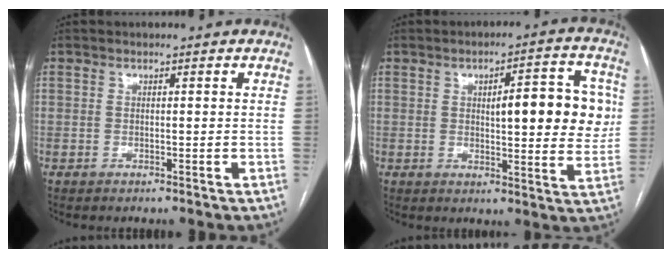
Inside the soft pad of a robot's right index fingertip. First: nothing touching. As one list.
[{"total": 11.7, "force": [2.0, 3.1, 11.1], "torque": [-0.137, 0.018, 0.025]}]